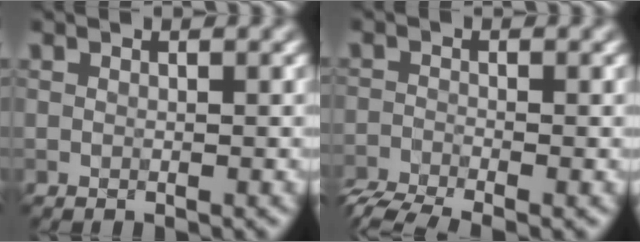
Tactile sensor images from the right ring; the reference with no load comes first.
{"total": 4.7, "force": [-4.2, 1.0, 1.8], "torque": [-0.028, -0.009, -0.064]}